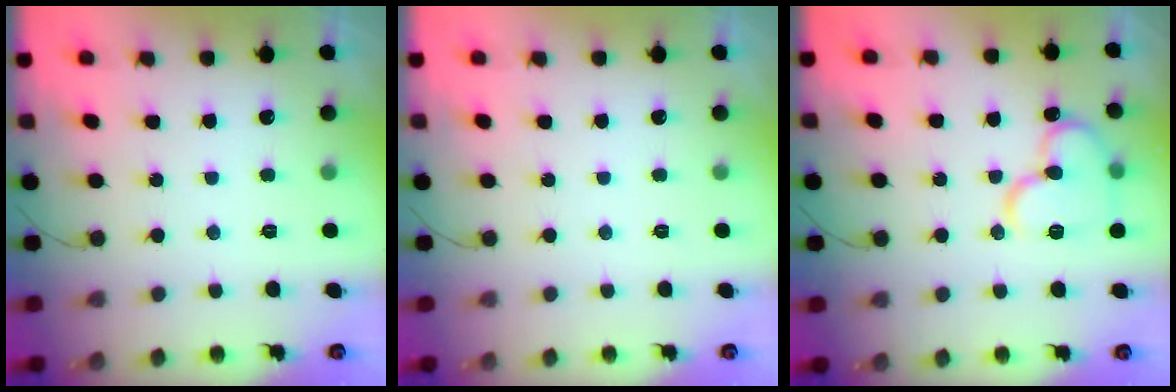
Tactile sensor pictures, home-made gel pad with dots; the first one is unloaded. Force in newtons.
{"total": 0.0}
{"total": 13.3, "press": 13.2, "slide": 1.8}